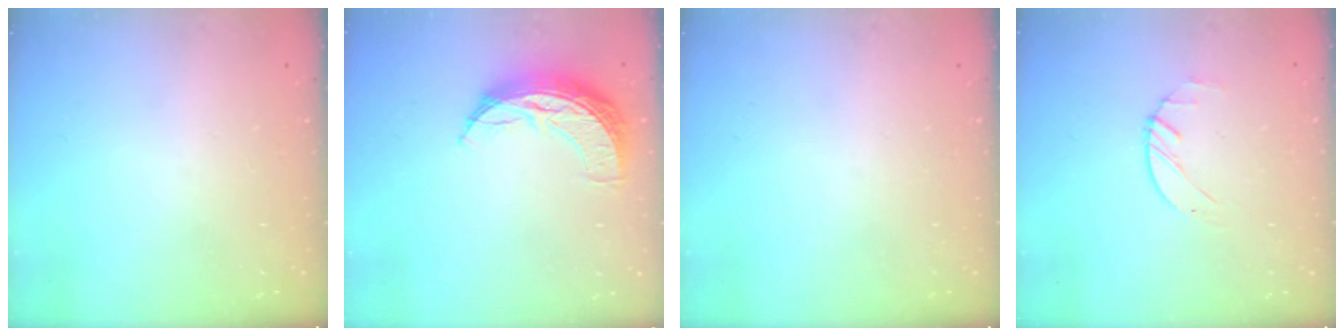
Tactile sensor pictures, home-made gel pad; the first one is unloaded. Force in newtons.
{"total": 10.9, "press": 10.9, "slide": 0.4}
{"total": 0.0}
{"total": 1.2, "press": 1.2, "slide": 0.2}